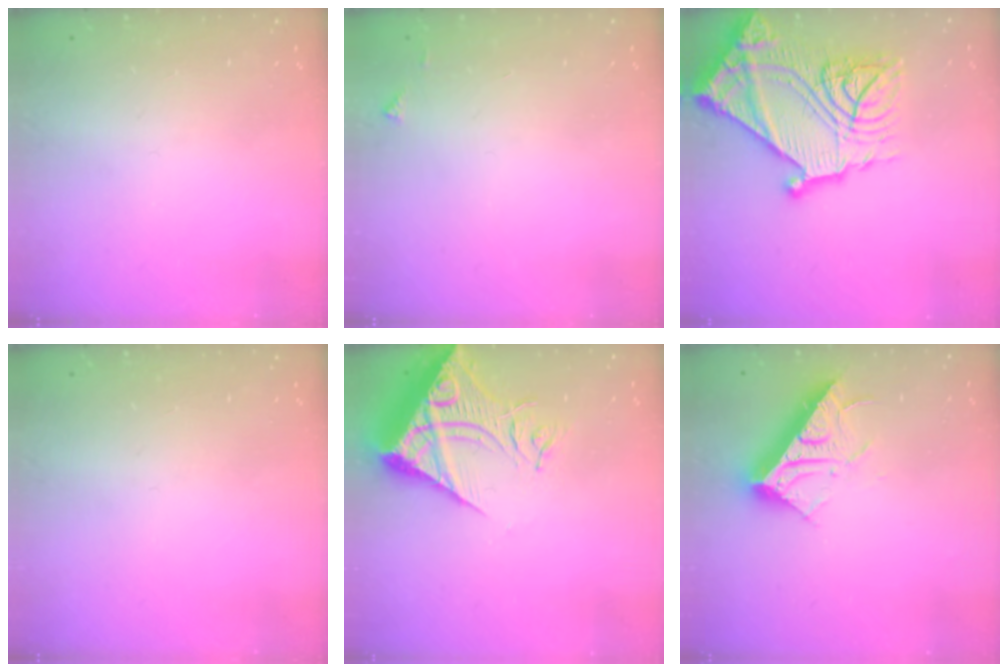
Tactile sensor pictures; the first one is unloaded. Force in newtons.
{"total": 3.6, "press": 3.6, "slide": 0.5}
{"total": 28.8, "press": 28.7, "slide": 2.7}
{"total": 0.0}
{"total": 14.2, "press": 14.1, "slide": 1.9}
{"total": 17.0, "press": 17.0, "slide": 0.3}